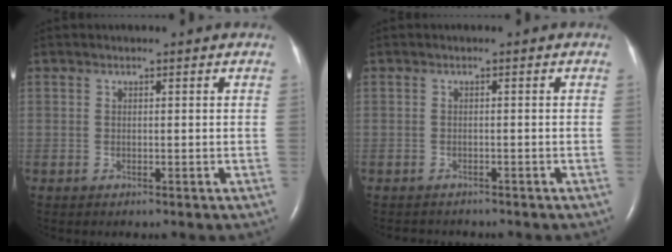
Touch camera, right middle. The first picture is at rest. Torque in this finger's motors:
{"motor_torque": [0.06, -0.09, -0.06, 0.01]}